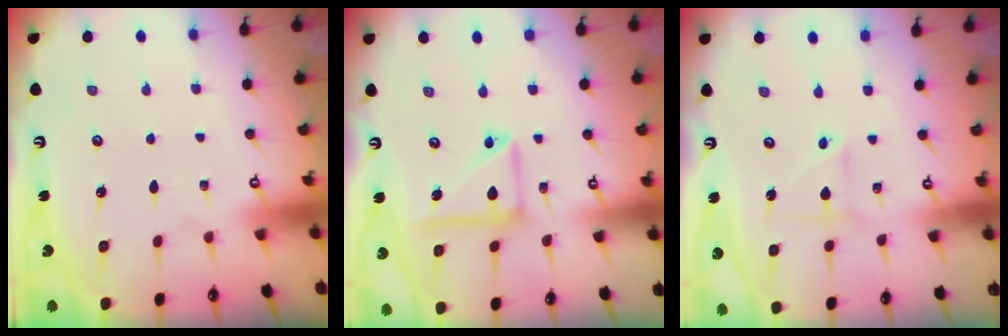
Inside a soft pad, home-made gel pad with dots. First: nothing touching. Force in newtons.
{"total": 12.5, "press": 12.5, "slide": 1.2}
{"total": 2.1, "press": 2.1, "slide": 0.6}